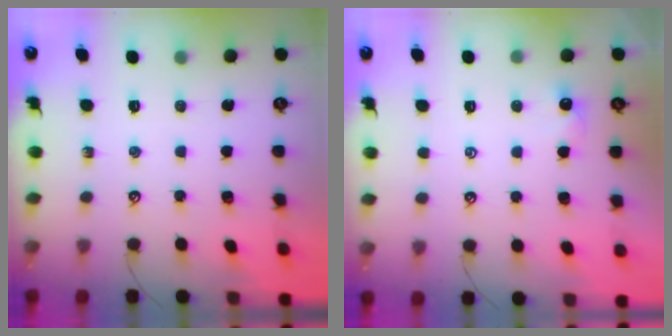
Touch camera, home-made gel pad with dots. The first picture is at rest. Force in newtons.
{"total": 0.8, "press": 0.7, "slide": 0.5}